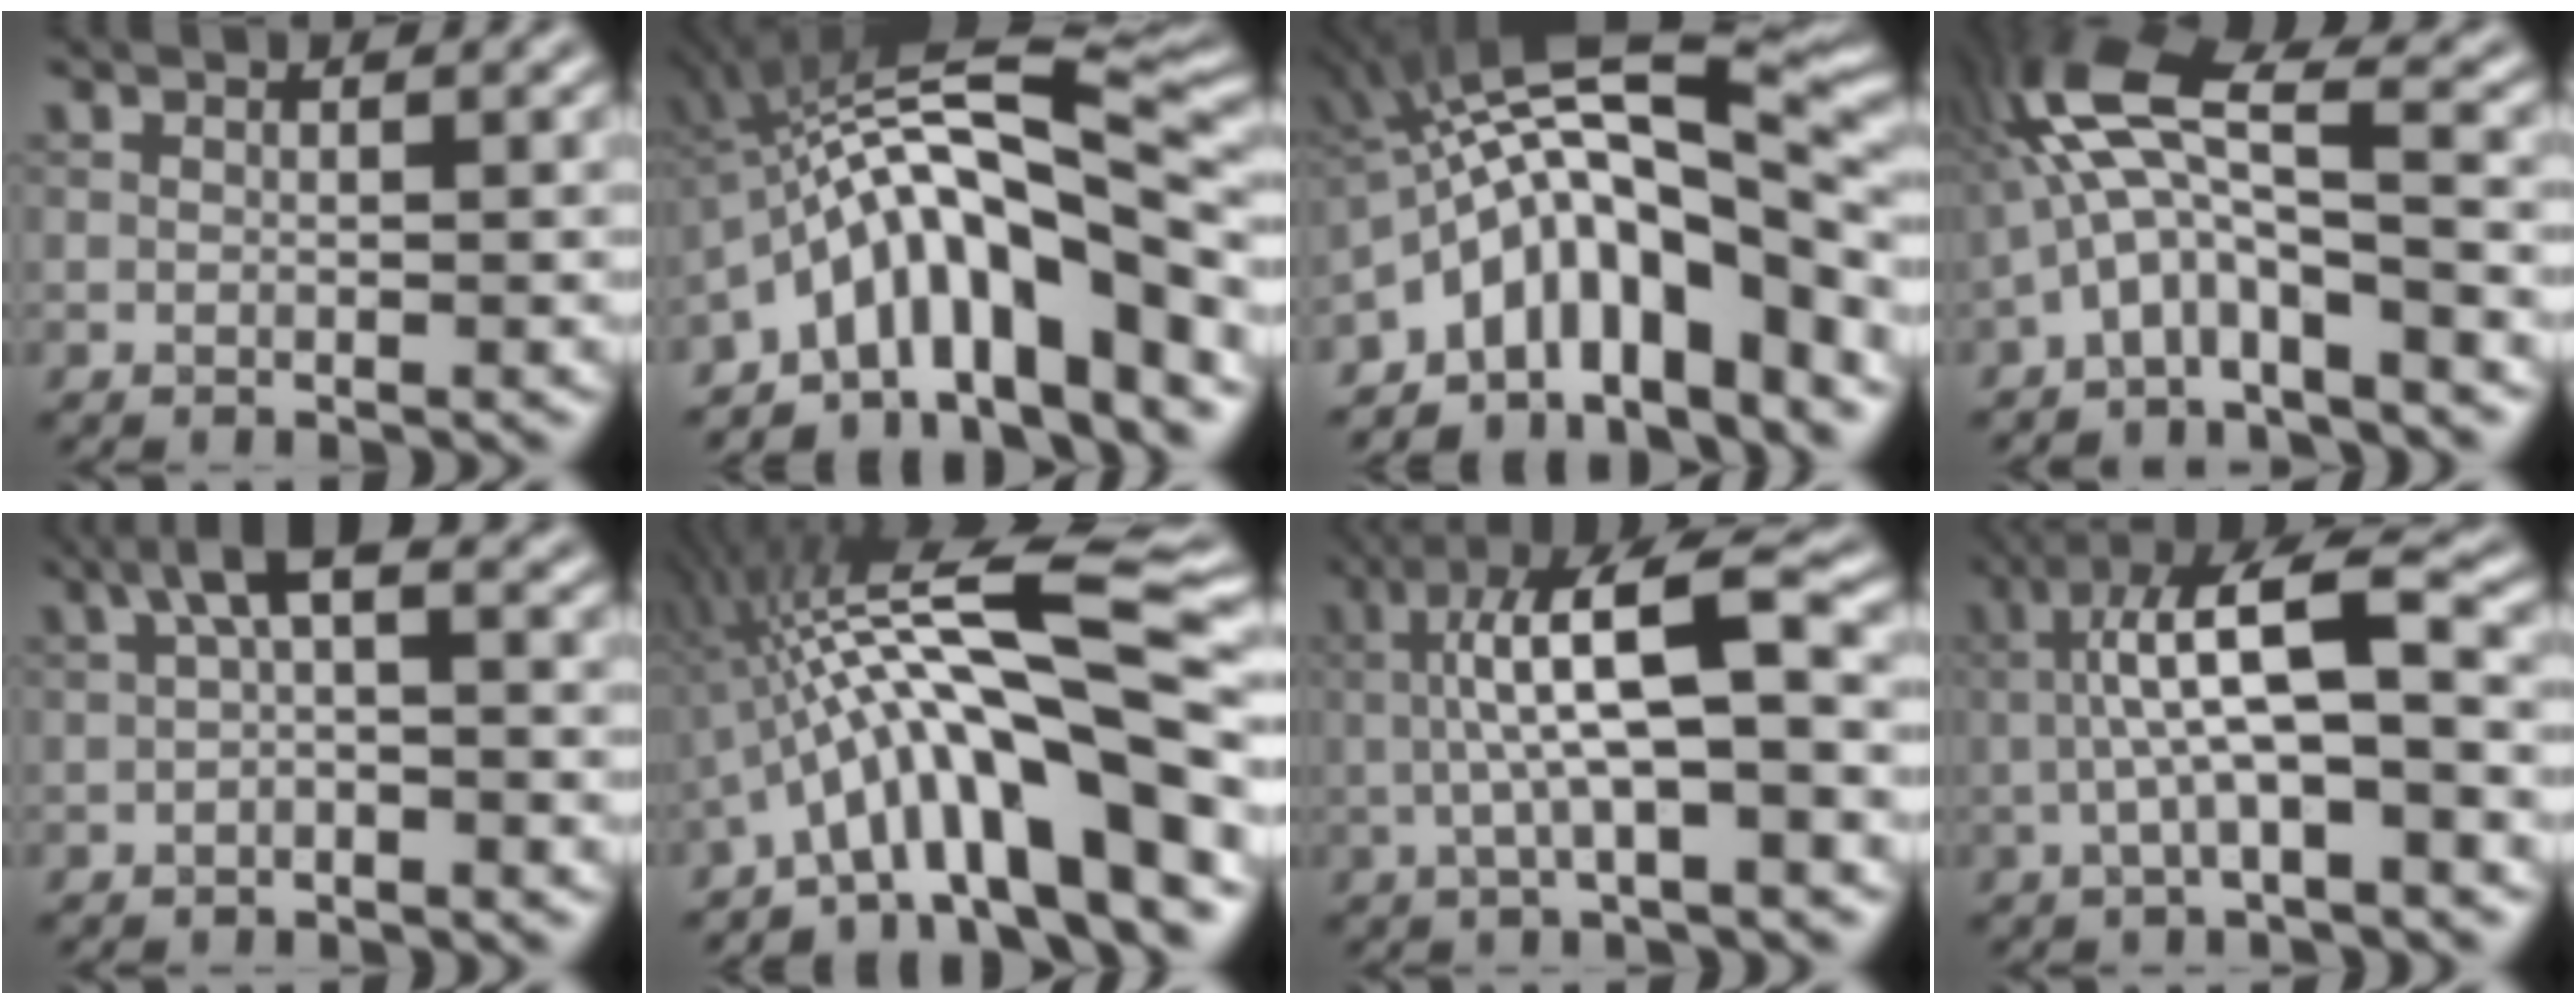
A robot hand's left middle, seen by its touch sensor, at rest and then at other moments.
{"total": 12.9, "force": [-4.4, 4.1, 11.4], "torque": [-0.163, 0.028, -0.077]}
{"total": 13.2, "force": [-4.3, 5.0, 11.5], "torque": [-0.163, 0.021, -0.070]}
{"total": 7.9, "force": [-1.8, 2.2, 7.3], "torque": [-0.148, 0.028, -0.051]}
{"total": 3.0, "force": [-0.1, 1.0, 2.8], "torque": [-0.050, 0.017, -0.011]}
{"total": 14.8, "force": [-3.3, 2.9, 14.1], "torque": [-0.214, 0.036, -0.051]}
{"total": 8.2, "force": [-0.3, 1.8, 8.0], "torque": [-0.140, 0.023, -0.011]}
{"total": 7.4, "force": [-0.8, 1.7, 7.2], "torque": [-0.129, 0.024, -0.020]}